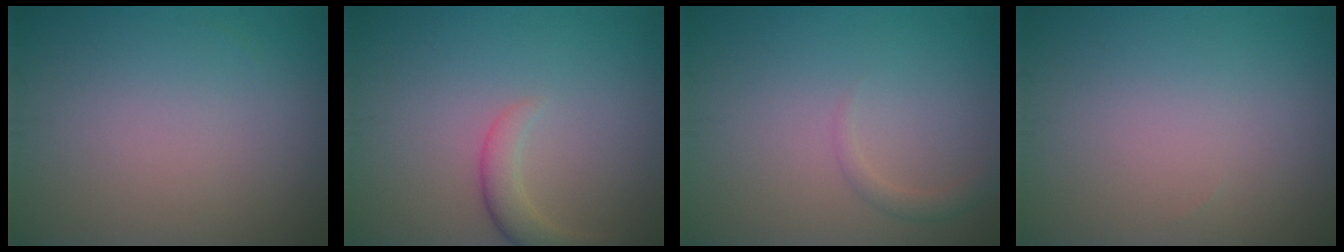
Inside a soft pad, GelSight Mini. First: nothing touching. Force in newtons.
{"total": 2.6, "press": 2.6, "slide": 0.3}
{"total": 1.2, "press": 1.2, "slide": 0.1}
{"total": 0.0}